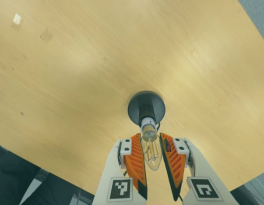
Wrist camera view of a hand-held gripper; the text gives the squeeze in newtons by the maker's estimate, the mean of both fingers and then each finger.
{"total": 12.7, "left": 13.7, "right": 11.8}